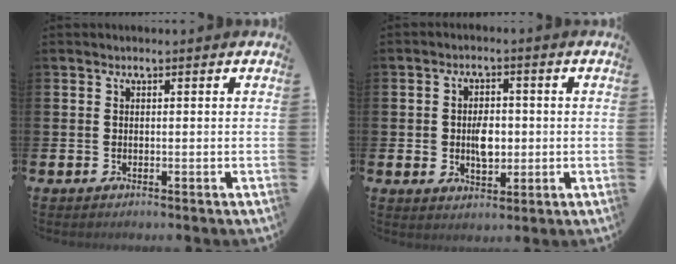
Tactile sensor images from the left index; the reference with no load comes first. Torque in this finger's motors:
{"motor_torque": [0.62, -0.43, 0.30, 0.07]}